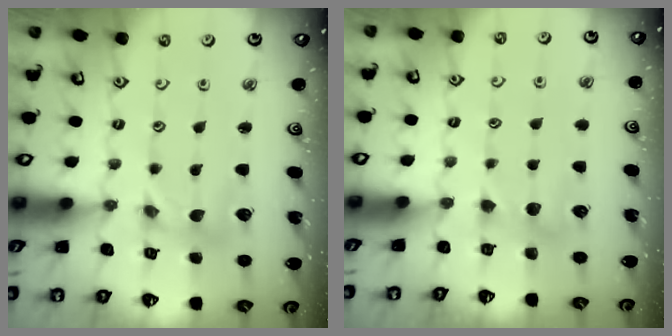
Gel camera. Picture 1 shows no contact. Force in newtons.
{"total": 3.6, "press": 3.5, "slide": 0.5}